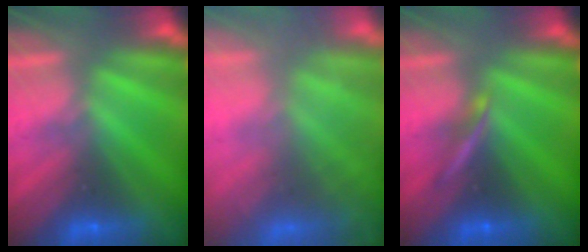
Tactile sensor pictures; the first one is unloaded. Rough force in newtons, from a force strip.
{"total": 7.1}
{"total": 2.2}